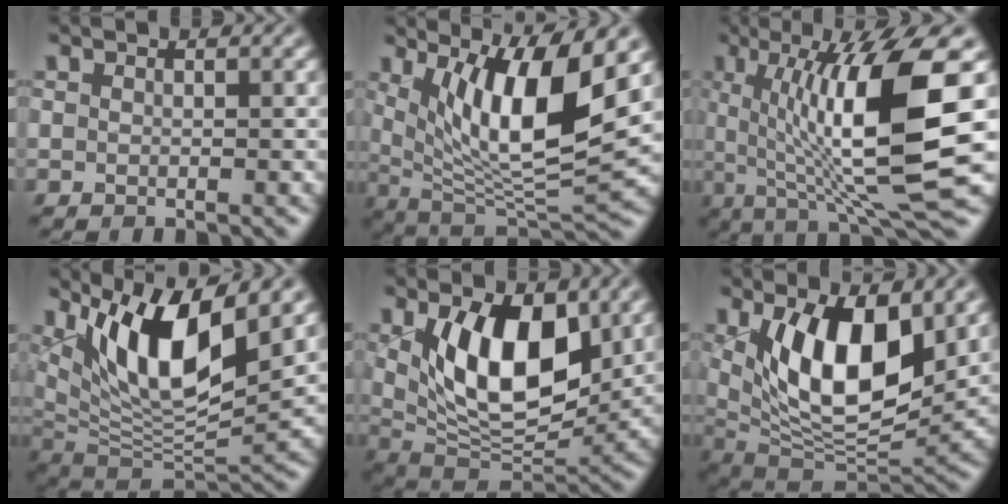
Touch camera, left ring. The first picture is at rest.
{"total": 10.5, "force": [3.5, 2.8, 9.4], "torque": [-0.153, -0.012, 0.070]}
{"total": 13.0, "force": [0.8, 2.7, 12.7], "torque": [-0.180, 0.001, 0.016]}
{"total": 10.2, "force": [4.5, 3.5, 8.4], "torque": [-0.147, -0.015, 0.088]}
{"total": 10.0, "force": [2.3, 5.1, 8.3], "torque": [-0.141, -0.013, 0.044]}
{"total": 10.6, "force": [2.5, 4.9, 9.1], "torque": [-0.153, -0.016, 0.047]}